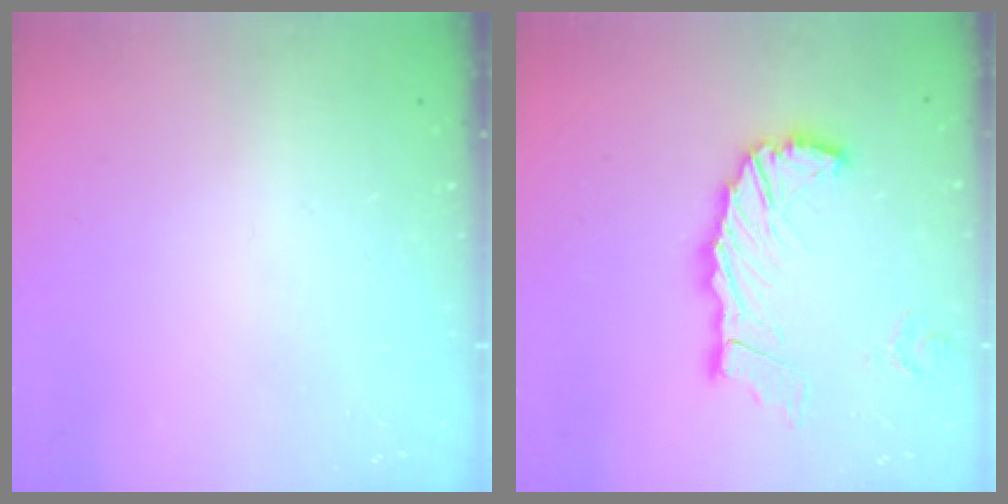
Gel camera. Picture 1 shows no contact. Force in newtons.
{"total": 15.2, "press": 15.0, "slide": 2.2}